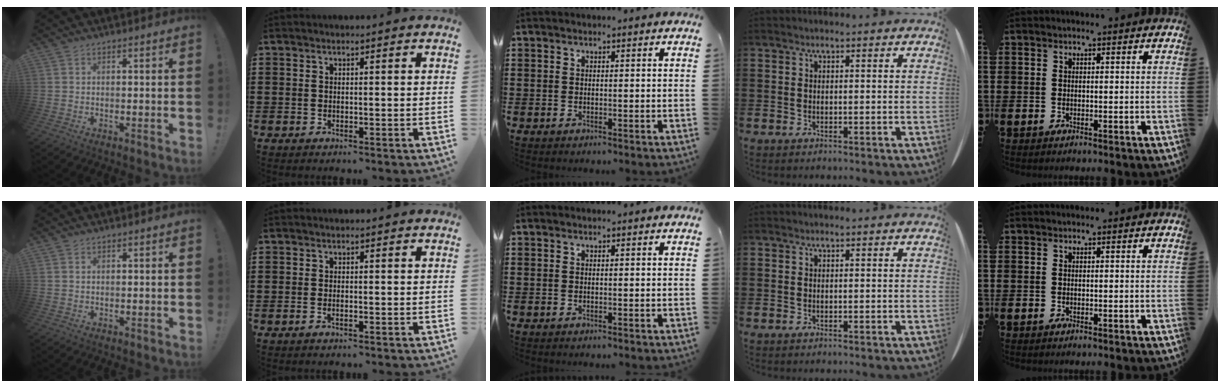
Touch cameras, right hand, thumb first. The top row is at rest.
{"thumb": {"total": 0.8, "force": [0.5, 0.6, 0.3], "torque": [-0.005, 0.000, 0.010]}, "index": {"total": 0.7, "force": [-0.5, 0.2, 0.5], "torque": [-0.012, -0.004, -0.008]}}